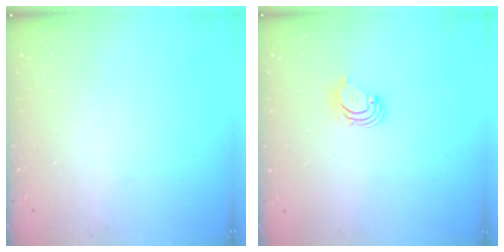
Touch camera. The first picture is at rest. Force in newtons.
{"total": 3.5, "press": 3.5, "slide": 0.4}